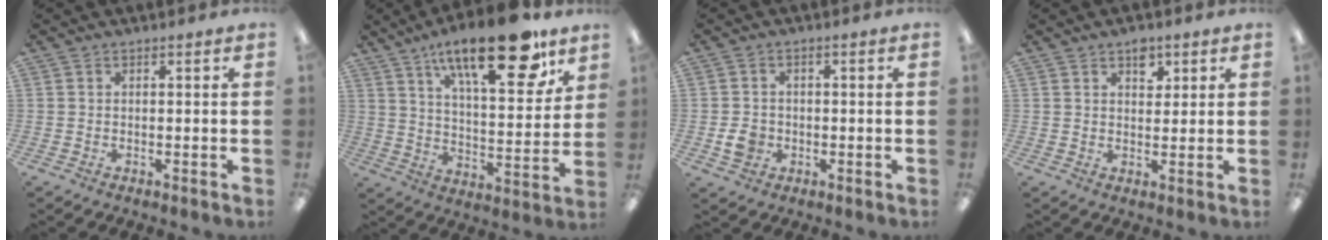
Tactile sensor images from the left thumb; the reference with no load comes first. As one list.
[{"total": 22.5, "force": [14.5, 7.7, 15.4], "torque": [-0.223, -0.085, 0.232]}, {"total": 3.3, "force": [-0.9, 2.7, 1.7], "torque": [-0.019, 0.003, -0.015]}, {"total": 4.1, "force": [2.5, 2.5, 2.1], "torque": [-0.004, -0.014, 0.038]}]